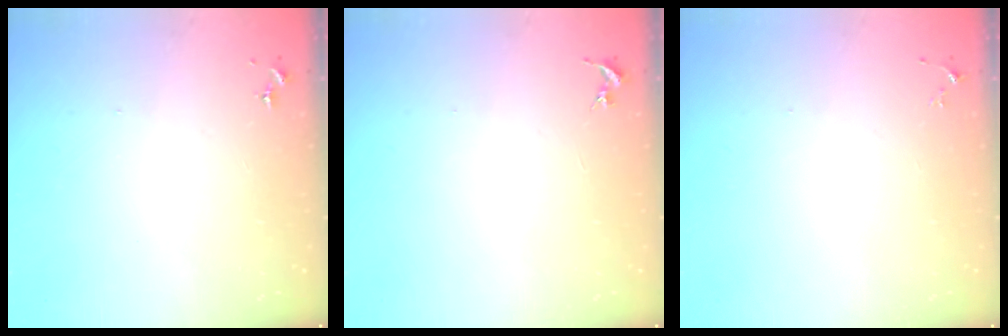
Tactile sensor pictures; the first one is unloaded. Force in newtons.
{"total": 0.0}
{"total": 3.4, "press": 3.4, "slide": 0.4}